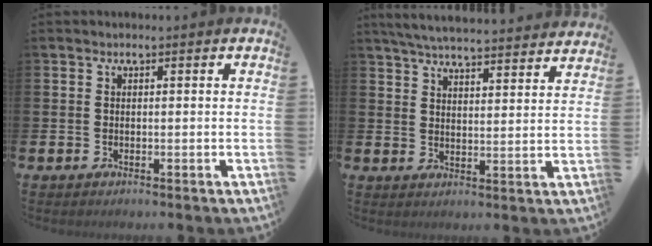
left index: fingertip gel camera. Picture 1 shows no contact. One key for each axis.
{"total": 5.9, "fx": 5.8, "fy": 0.2, "fz": 1.1, "tx": -0.034, "ty": -0.039, "tz": 0.102}